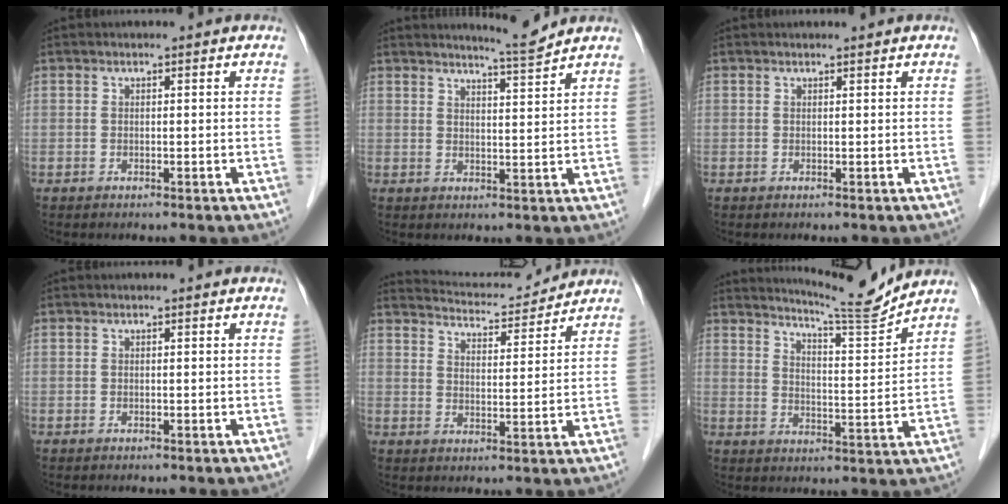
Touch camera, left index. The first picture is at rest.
{"total": 3.7, "force": [3.5, -1.3, 0.2], "torque": [-0.012, -0.019, 0.060]}
{"total": 0.7, "force": [0.6, -0.1, 0.1], "torque": [-0.007, 0.000, 0.012]}
{"total": 0.0}
{"total": 10.0, "force": [9.9, 0.6, 1.3], "torque": [-0.028, 0.010, 0.149]}
{"total": 9.4, "force": [9.1, -1.7, 1.6], "torque": [-0.042, -0.034, 0.143]}